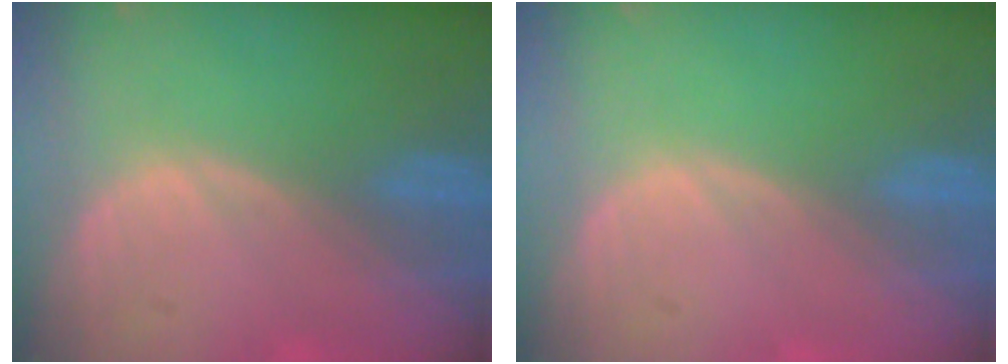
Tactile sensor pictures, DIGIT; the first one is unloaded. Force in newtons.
{"total": 0.0}